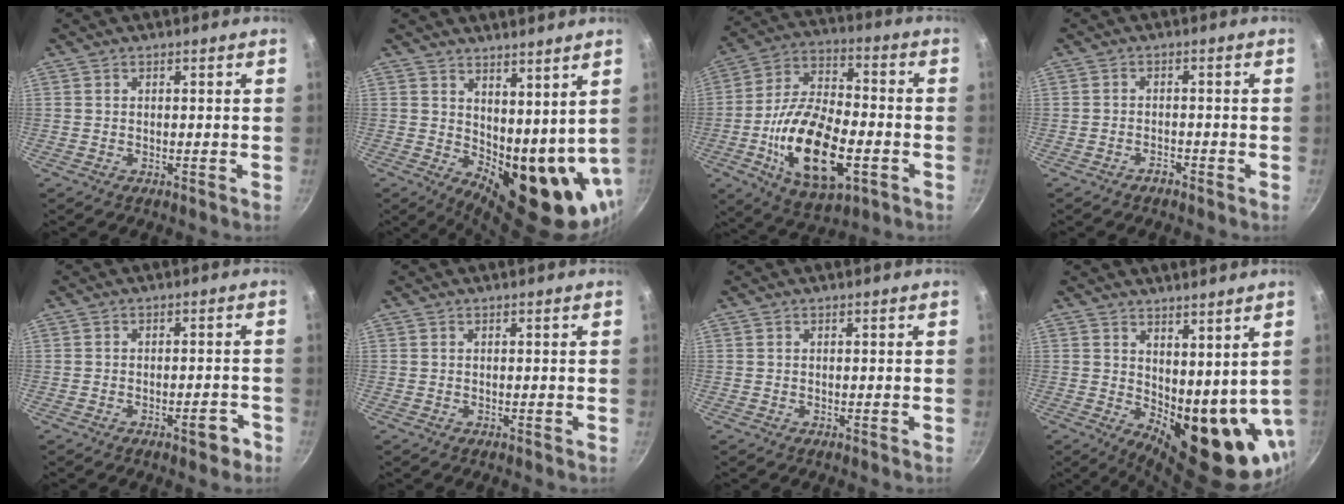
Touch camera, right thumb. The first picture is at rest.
{"total": 15.0, "force": [4.9, 7.8, 11.8], "torque": [-0.133, -0.041, 0.099]}
{"total": 21.1, "force": [-5.9, 10.4, 17.3], "torque": [-0.304, 0.022, -0.102]}
{"total": 1.7, "force": [-1.5, 0.7, 0.6], "torque": [-0.005, 0.019, -0.022]}
{"total": 3.1, "force": [-1.9, 1.3, 2.1], "torque": [-0.015, 0.023, -0.020]}
{"total": 0.0}
{"total": 0.0}
{"total": 15.5, "force": [3.6, 7.9, 12.8], "torque": [-0.137, -0.038, 0.080]}